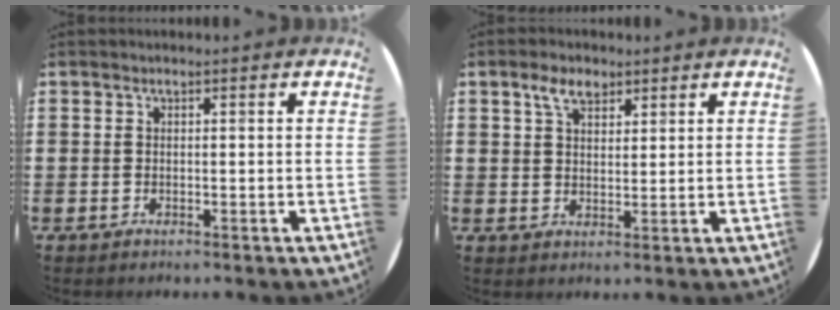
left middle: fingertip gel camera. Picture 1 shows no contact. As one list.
[{"total": 3.9, "force": [2.8, 2.0, 2.0], "torque": [-0.037, 0.005, 0.049]}]